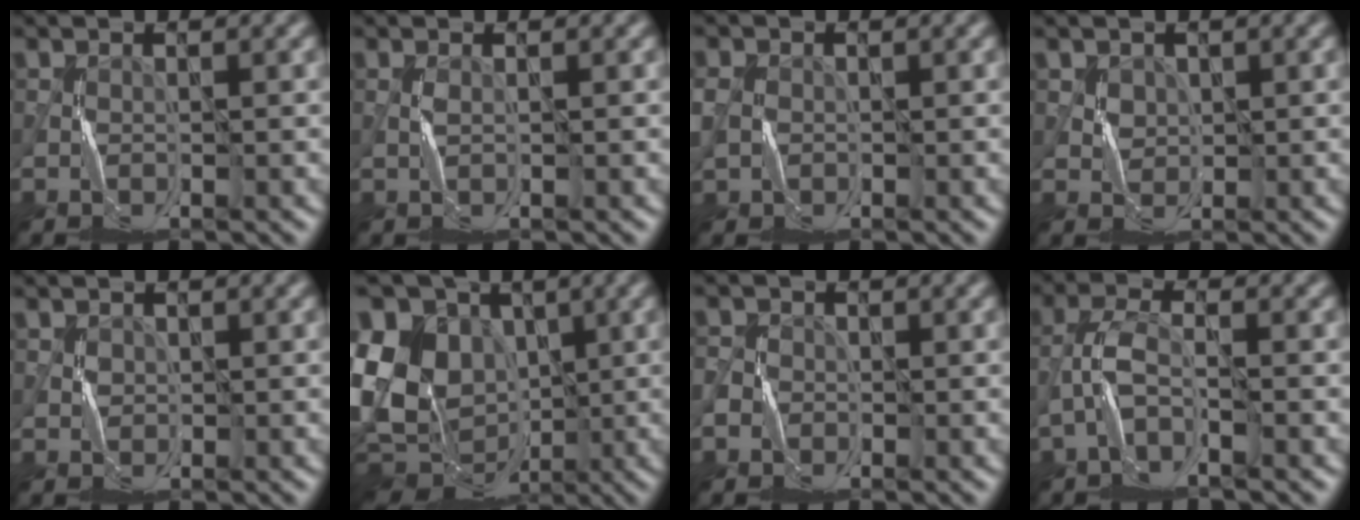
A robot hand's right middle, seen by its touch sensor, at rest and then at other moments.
{"total": 0.0}
{"total": 1.7, "force": [0.0, 1.6, 0.7], "torque": [-0.024, 0.001, -0.003]}
{"total": 2.0, "force": [1.1, 1.6, 0.4], "torque": [-0.019, 0.001, 0.033]}
{"total": 0.9, "force": [0.3, 0.8, 0.0], "torque": [0.000, 0.001, 0.008]}
{"total": 16.4, "force": [-0.8, 12.5, 10.6], "torque": [-0.223, 0.007, -0.013]}
{"total": 1.3, "force": [-0.7, 1.1, -0.1], "torque": [0.011, 0.002, -0.018]}
{"total": 2.4, "force": [-1.8, 0.6, 1.6], "torque": [-0.038, 0.010, -0.044]}